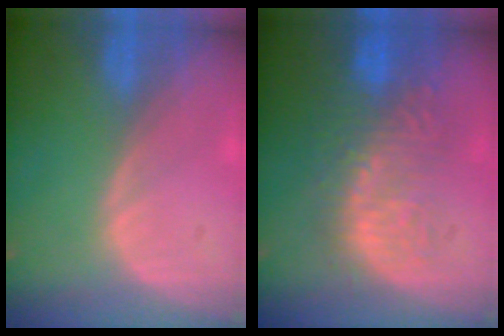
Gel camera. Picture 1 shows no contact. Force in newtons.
{"total": 10.7, "press": 9.4, "slide": 5.3}